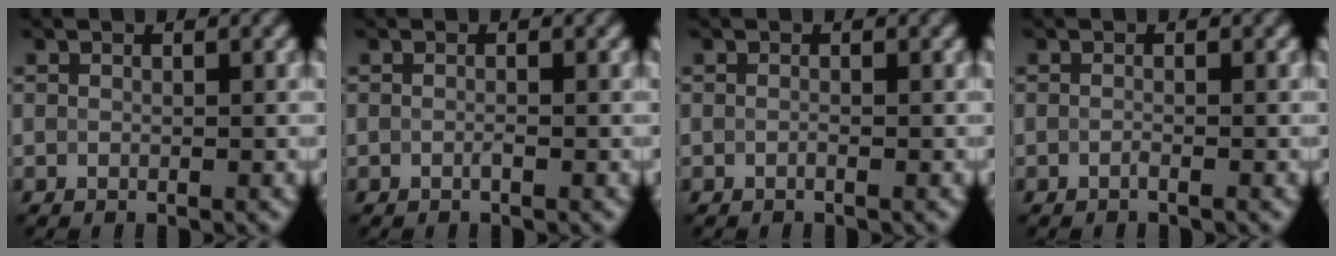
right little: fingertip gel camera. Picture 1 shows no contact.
{"total": 1.0, "force": [-0.8, -0.4, -0.4], "torque": [0.002, -0.003, -0.010]}
{"total": 0.8, "force": [-0.7, -0.3, -0.3], "torque": [0.002, -0.006, -0.013]}
{"total": 1.0, "force": [-1.0, -0.3, -0.3], "torque": [0.004, -0.003, -0.015]}